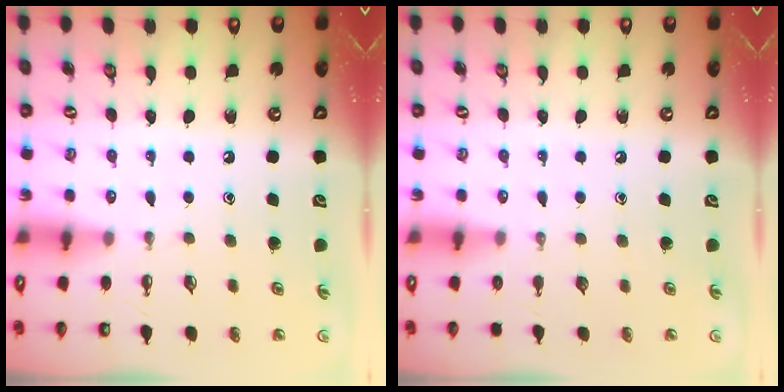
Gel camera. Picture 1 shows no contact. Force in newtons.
{"total": 0.0}